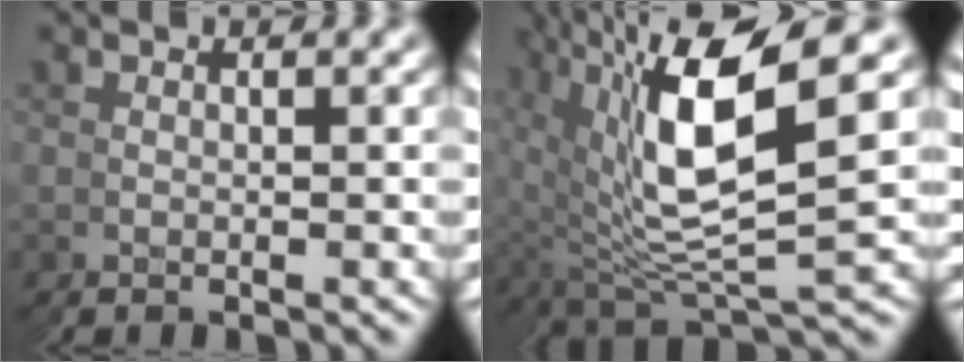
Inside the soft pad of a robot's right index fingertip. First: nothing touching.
{"total": 10.4, "force": [2.6, 4.3, 9.1], "torque": [-0.177, 0.002, 0.052]}